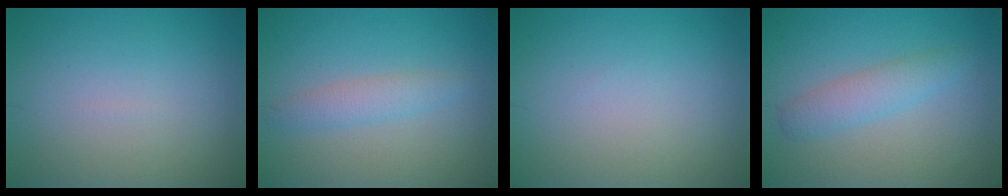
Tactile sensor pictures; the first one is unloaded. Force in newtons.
{"total": 2.1, "press": 2.1, "slide": 0.1}
{"total": 0.0}
{"total": 2.8, "press": 2.8, "slide": 0.1}